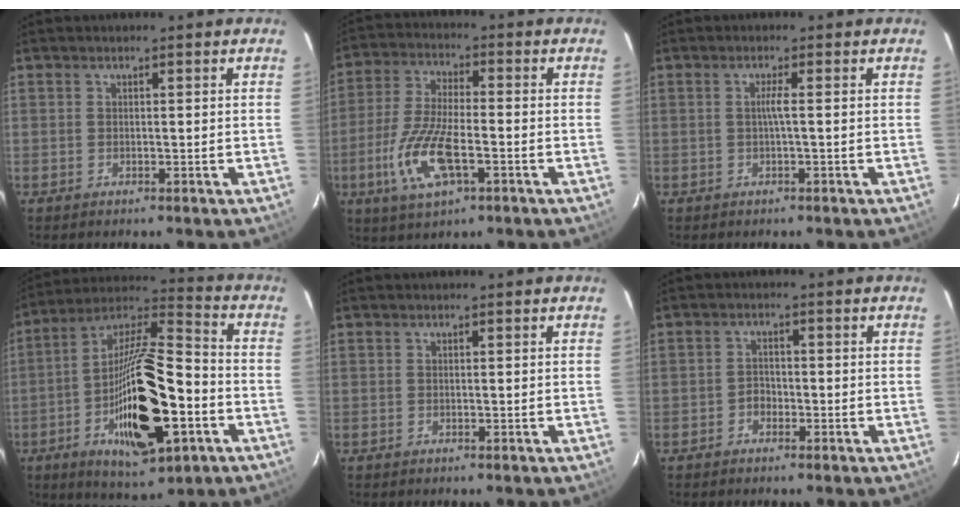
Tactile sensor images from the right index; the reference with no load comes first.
{"total": 12.6, "force": [-4.5, 4.5, 10.9], "torque": [-0.235, -0.009, -0.086]}
{"total": 1.5, "force": [-0.3, -0.5, 1.4], "torque": [-0.027, 0.000, -0.005]}
{"total": 21.8, "force": [-7.2, 7.8, 19.0], "torque": [-0.350, -0.004, -0.121]}
{"total": 0.0}
{"total": 2.0, "force": [-1.3, 1.4, 0.7], "torque": [-0.014, 0.006, -0.022]}